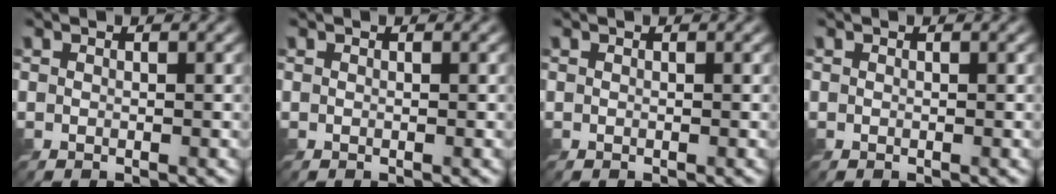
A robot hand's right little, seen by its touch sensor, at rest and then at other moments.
{"total": 0.0}
{"total": 0.0}
{"total": 0.0}